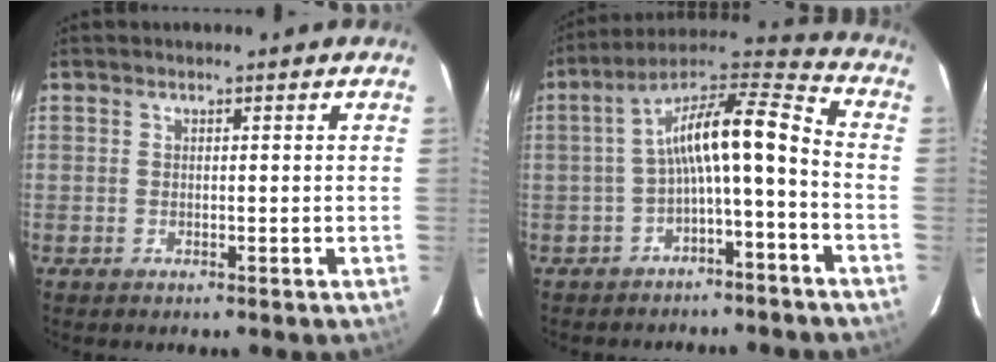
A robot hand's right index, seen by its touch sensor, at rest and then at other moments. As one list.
[{"total": 12.0, "force": [-2.2, 1.9, 11.6], "torque": [-0.191, 0.050, -0.036]}]